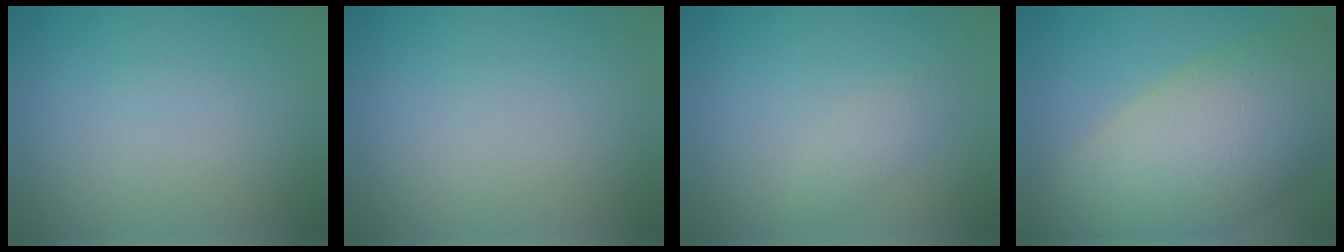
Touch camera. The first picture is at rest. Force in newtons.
{"total": 0.0}
{"total": 1.3, "press": 1.3, "slide": 0.1}
{"total": 13.2, "press": 13.1, "slide": 1.2}